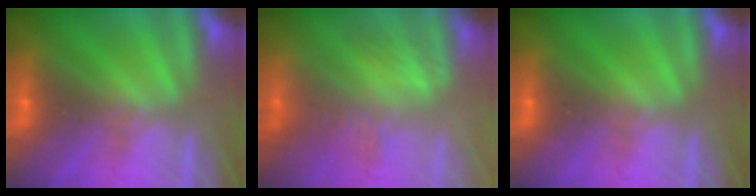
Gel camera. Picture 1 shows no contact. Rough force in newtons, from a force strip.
{"total": 2.8}
{"total": 0.0}